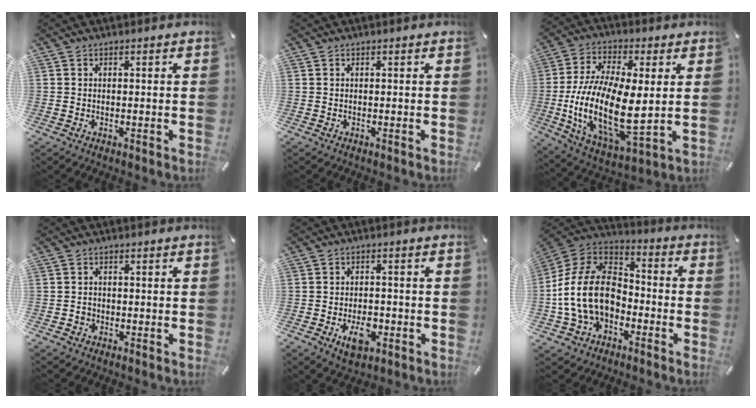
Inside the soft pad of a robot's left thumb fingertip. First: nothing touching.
{"total": 0.0}
{"total": 18.8, "force": [-0.1, 9.7, 16.1], "torque": [-0.331, -0.023, 0.007]}
{"total": 1.4, "force": [-0.6, 1.3, 0.3], "torque": [-0.007, 0.006, -0.014]}
{"total": 6.3, "force": [-2.4, 3.8, 4.5], "torque": [-0.072, 0.003, -0.045]}
{"total": 16.0, "force": [-4.7, 12.1, 9.3], "torque": [-0.207, 0.035, -0.085]}